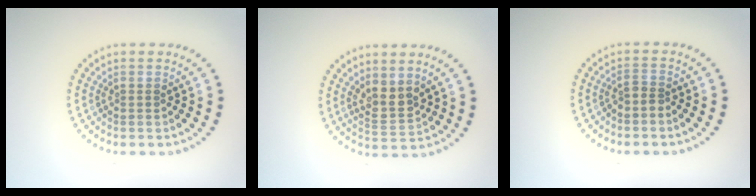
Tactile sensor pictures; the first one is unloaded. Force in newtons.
{"total": 2.4, "press": 2.0, "slide": 1.3}
{"total": 1.0, "press": 0.6, "slide": 0.7}